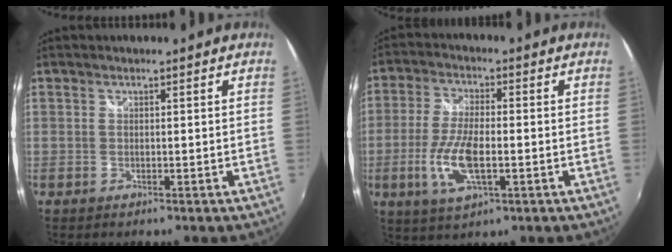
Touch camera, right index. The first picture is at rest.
{"total": 9.9, "force": [-2.6, 3.4, 9.0], "torque": [-0.188, -0.008, -0.051]}